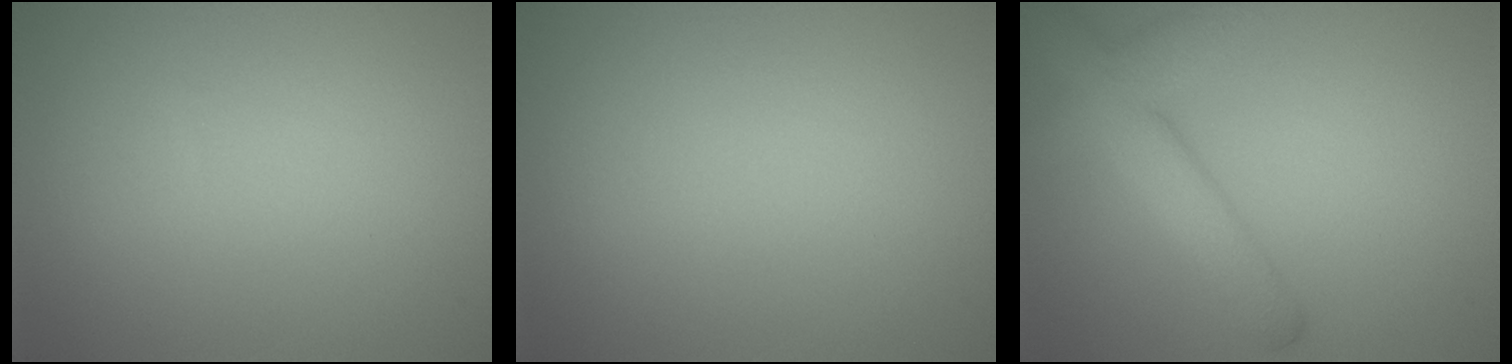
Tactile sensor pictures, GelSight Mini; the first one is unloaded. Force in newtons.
{"total": 0.0}
{"total": 5.2, "press": 5.2, "slide": 0.4}